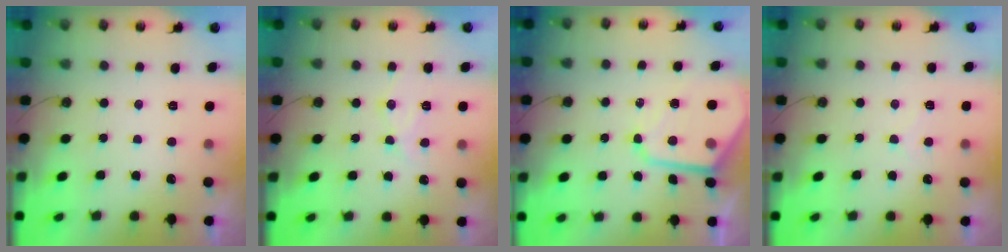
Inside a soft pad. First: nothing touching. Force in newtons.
{"total": 11.1, "press": 11.0, "slide": 0.9}
{"total": 11.7, "press": 11.7, "slide": 1.0}
{"total": 6.5, "press": 6.5, "slide": 0.7}